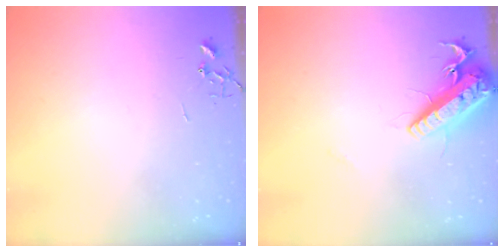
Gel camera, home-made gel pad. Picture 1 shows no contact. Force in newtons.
{"total": 16.5, "press": 16.2, "slide": 3.1}